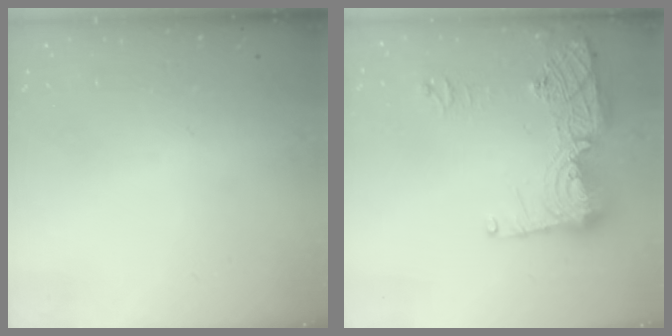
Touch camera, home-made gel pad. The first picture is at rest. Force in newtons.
{"total": 15.6, "press": 15.6, "slide": 1.3}